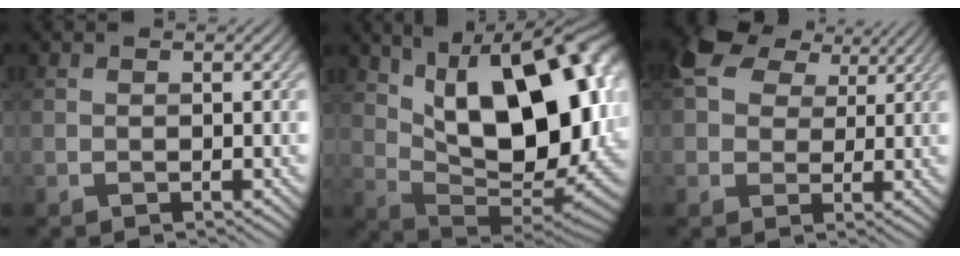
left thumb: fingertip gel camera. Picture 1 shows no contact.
{"total": 20.0, "force": [6.7, 10.1, 15.9], "torque": [-0.239, 0.020, 0.106]}
{"total": 9.1, "force": [4.4, 6.3, 4.8], "torque": [-0.119, 0.021, 0.071]}